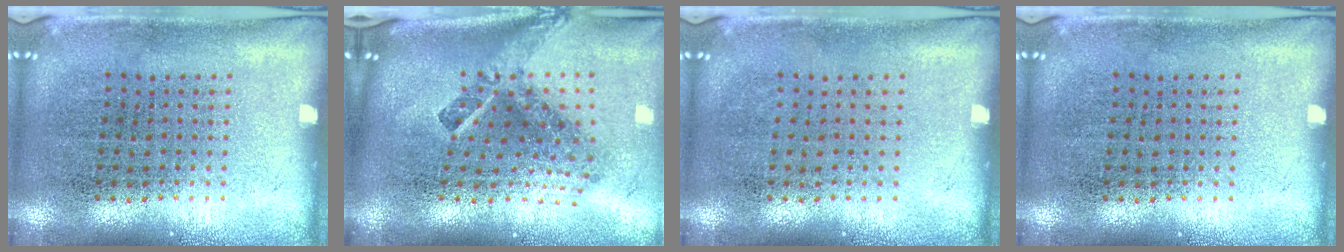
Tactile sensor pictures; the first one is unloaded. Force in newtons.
{"total": 2.9, "press": 1.7, "slide": 2.3}
{"total": 0.0}
{"total": 0.0}